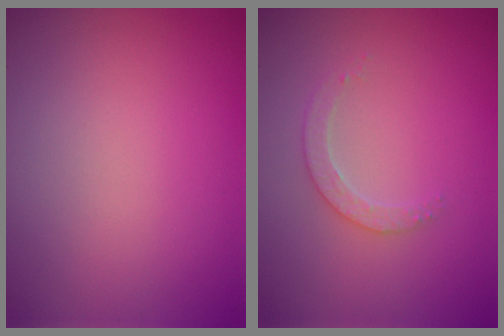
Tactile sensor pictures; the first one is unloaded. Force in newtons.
{"total": 1.9, "press": 1.8, "slide": 0.6}